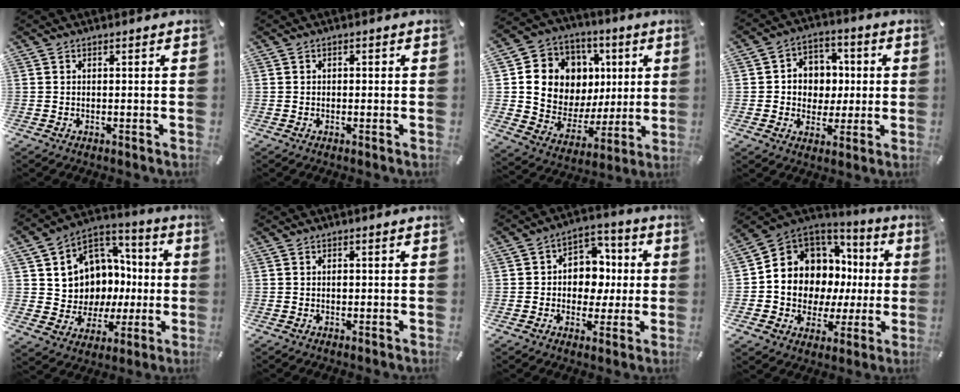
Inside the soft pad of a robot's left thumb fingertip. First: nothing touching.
{"total": 0.7, "force": [-0.2, 0.6, 0.3], "torque": [-0.004, 0.003, -0.005]}
{"total": 12.4, "force": [3.3, 11.3, 3.8], "torque": [-0.061, -0.037, 0.074]}
{"total": 8.3, "force": [-0.2, 8.0, 2.4], "torque": [-0.034, 0.004, -0.003]}
{"total": 10.4, "force": [1.4, 10.3, 0.8], "torque": [-0.011, -0.042, 0.046]}
{"total": 0.9, "force": [0.0, 0.7, 0.6], "torque": [-0.012, 0.002, -0.002]}
{"total": 9.0, "force": [-0.6, 8.1, 3.8], "torque": [-0.053, 0.011, -0.009]}
{"total": 10.1, "force": [2.6, 9.4, 2.7], "torque": [-0.059, -0.059, 0.062]}